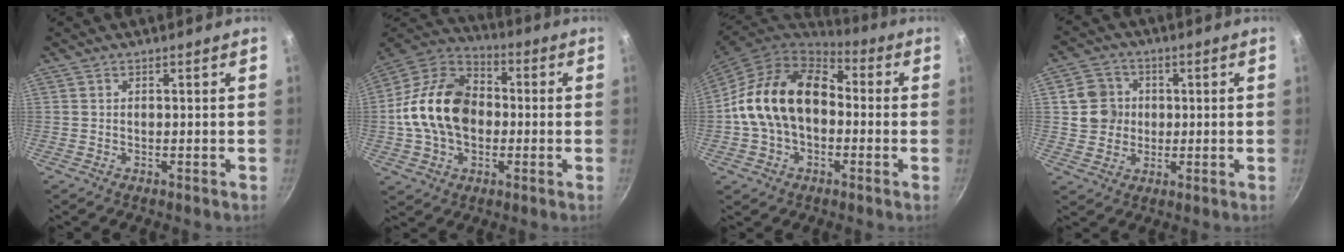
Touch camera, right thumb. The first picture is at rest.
{"total": 18.3, "force": [-0.8, 13.2, 12.6], "torque": [-0.194, 0.034, -0.027]}
{"total": 18.1, "force": [-0.3, 12.8, 12.8], "torque": [-0.205, 0.045, -0.018]}
{"total": 7.6, "force": [1.0, 7.1, 2.4], "torque": [-0.007, 0.009, 0.013]}